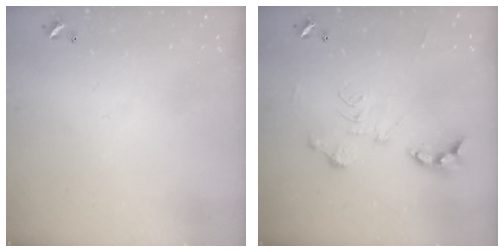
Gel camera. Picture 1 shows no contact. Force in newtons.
{"total": 0.0}